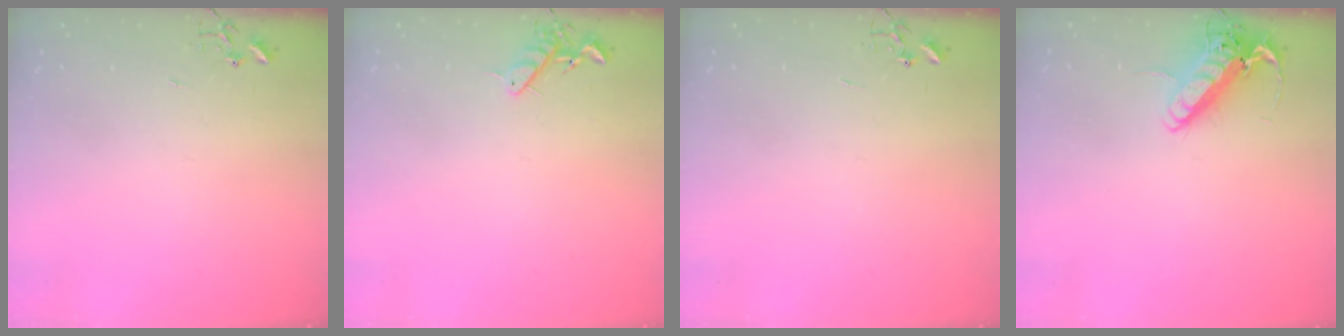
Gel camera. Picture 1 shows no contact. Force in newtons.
{"total": 7.2, "press": 7.1, "slide": 1.1}
{"total": 0.0}
{"total": 13.5, "press": 13.2, "slide": 2.7}